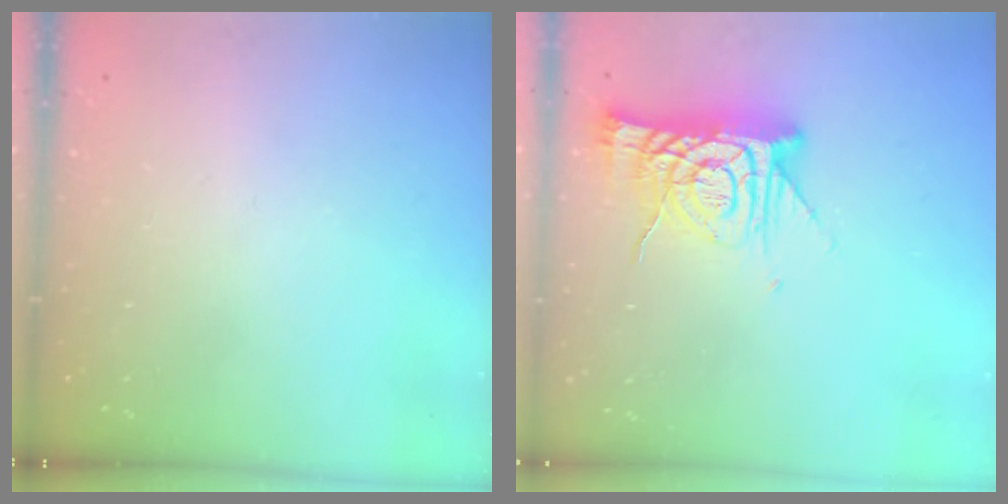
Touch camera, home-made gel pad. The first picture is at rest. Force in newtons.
{"total": 12.7, "press": 12.7, "slide": 1.2}